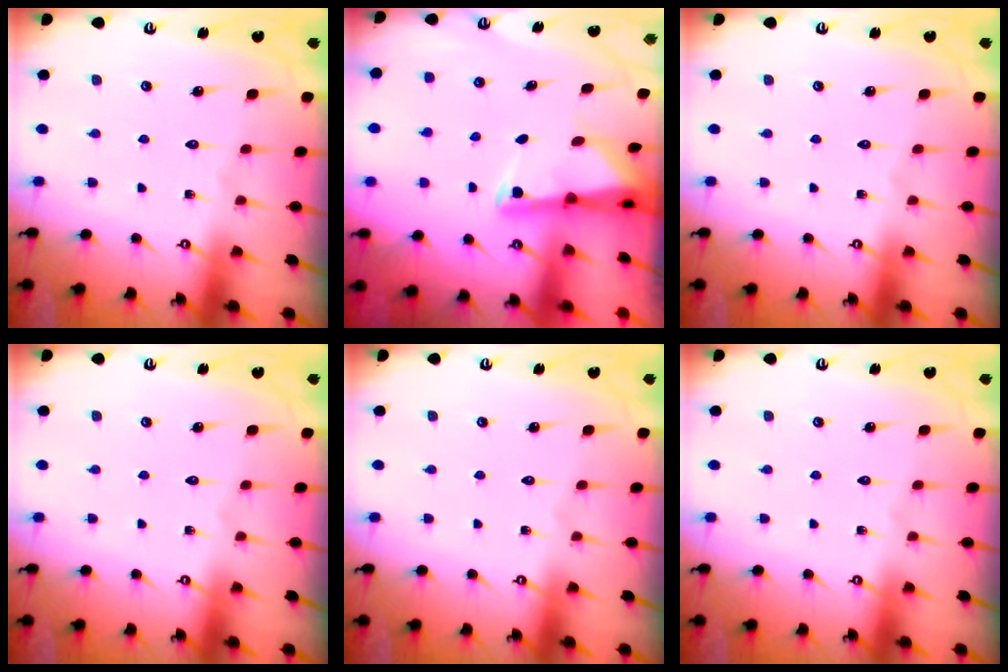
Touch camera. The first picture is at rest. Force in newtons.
{"total": 2.4, "press": 2.3, "slide": 0.5}
{"total": 0.0}
{"total": 0.0}
{"total": 0.0}
{"total": 0.0}